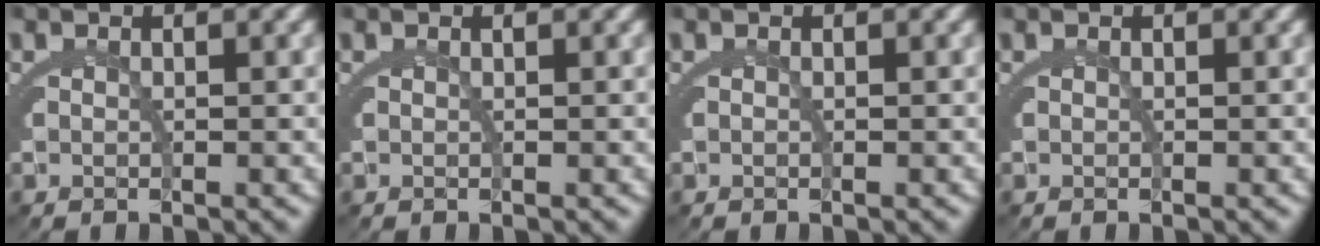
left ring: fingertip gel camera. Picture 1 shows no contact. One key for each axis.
{"total": 0.0}
{"total": 0.0}
{"total": 0.0}